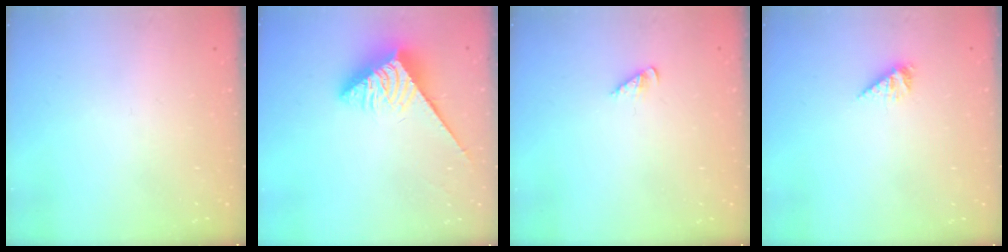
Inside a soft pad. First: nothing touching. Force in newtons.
{"total": 3.8, "press": 3.7, "slide": 0.6}
{"total": 1.5, "press": 1.5, "slide": 0.3}
{"total": 2.8, "press": 2.8, "slide": 0.5}